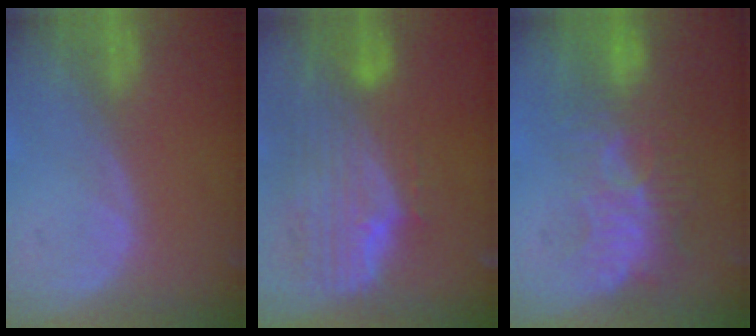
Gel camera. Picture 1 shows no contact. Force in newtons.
{"total": 10.8, "press": 9.3, "slide": 5.5}
{"total": 9.5, "press": 8.8, "slide": 3.7}